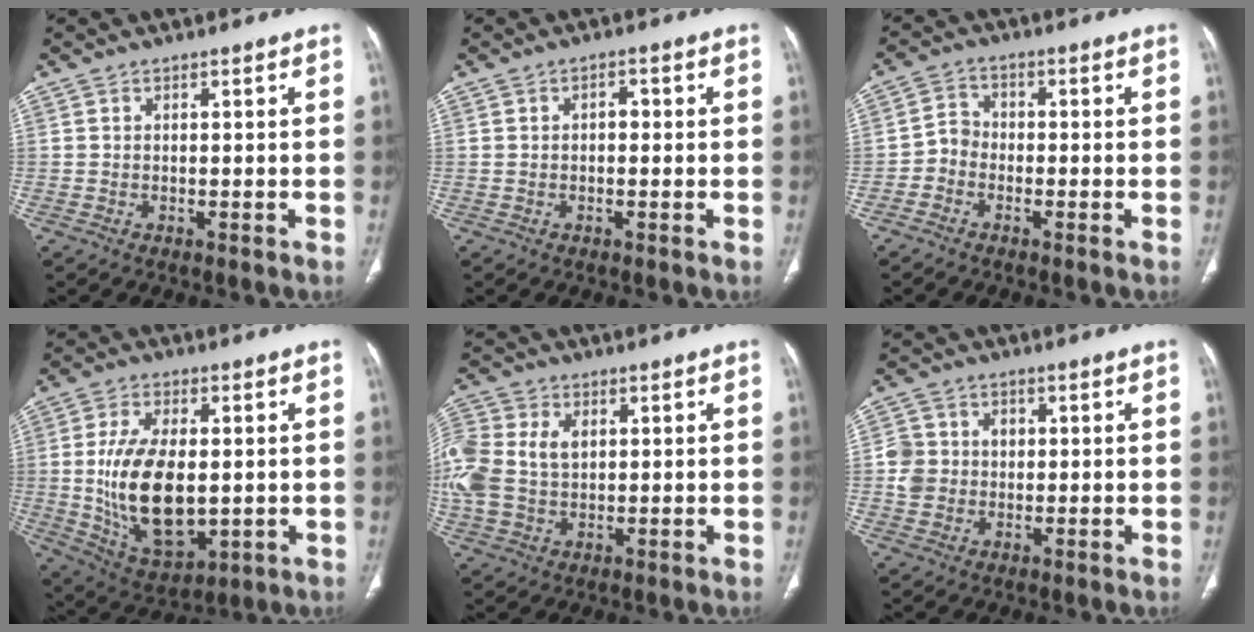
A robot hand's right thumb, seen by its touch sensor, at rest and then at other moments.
{"total": 1.7, "force": [0.0, 1.1, 1.3], "torque": [-0.014, 0.002, -0.005]}
{"total": 3.5, "force": [-1.8, 2.8, 1.1], "torque": [-0.005, 0.016, -0.047]}
{"total": 17.2, "force": [-0.5, 9.2, 14.6], "torque": [-0.259, -0.013, 0.009]}
{"total": 17.1, "force": [2.4, 12.6, 11.2], "torque": [-0.297, 0.020, 0.052]}
{"total": 5.9, "force": [0.1, 5.6, 1.9], "torque": [-0.013, 0.010, 0.000]}